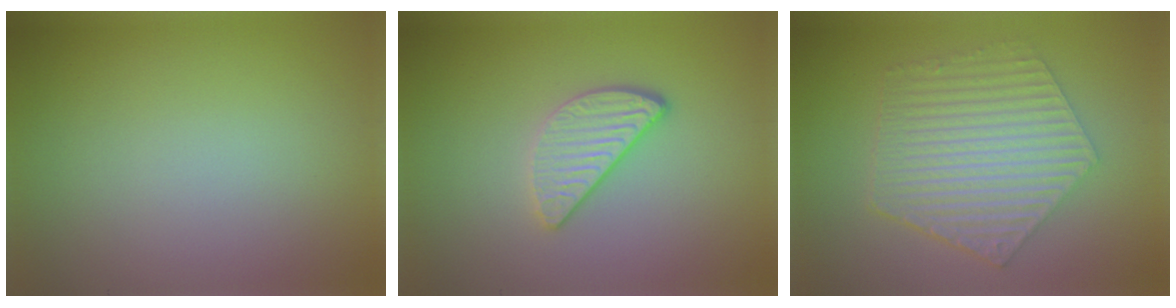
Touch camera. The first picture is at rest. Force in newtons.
{"total": 3.2, "press": 2.7, "slide": 1.8}
{"total": 6.7, "press": 4.9, "slide": 4.6}